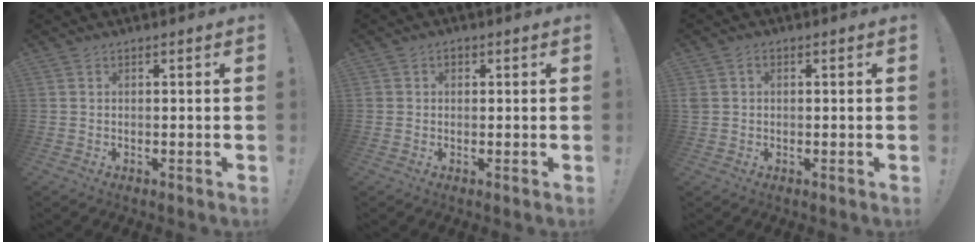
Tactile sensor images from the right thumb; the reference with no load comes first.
{"total": 1.9, "force": [0.1, 1.8, 0.7], "torque": [-0.008, 0.002, 0.002]}
{"total": 1.9, "force": [0.1, 1.6, 0.9], "torque": [-0.022, 0.007, 0.003]}